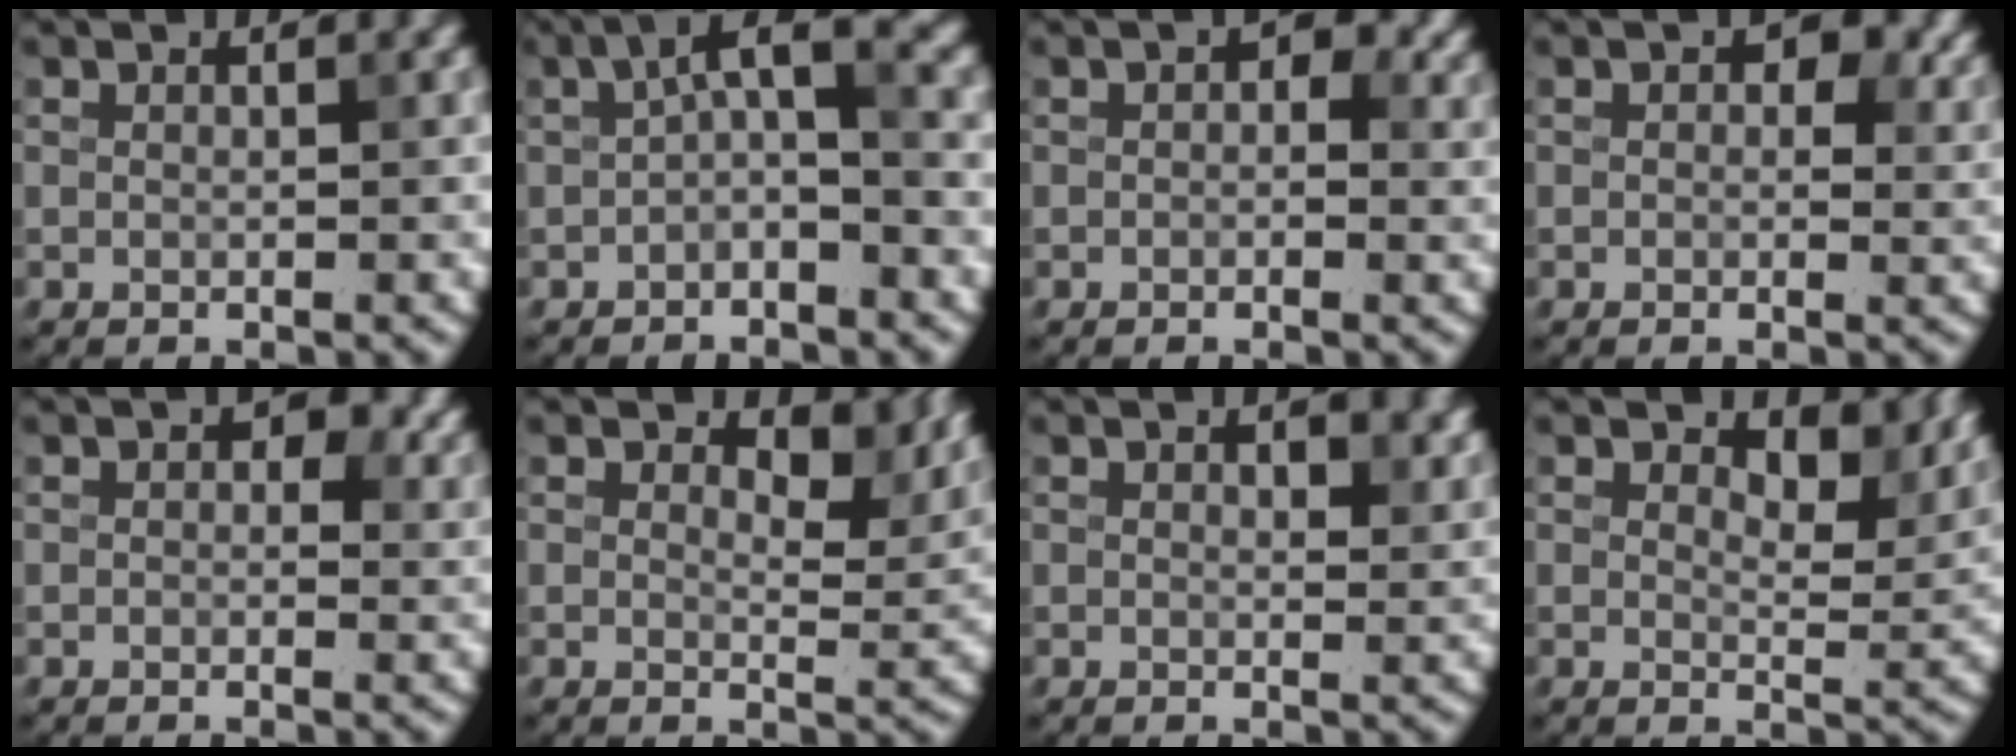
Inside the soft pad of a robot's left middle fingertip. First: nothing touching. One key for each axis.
{"total": 3.3, "fx": -0.2, "fy": 1.0, "fz": 3.2, "tx": -0.054, "ty": 0.017, "tz": -0.013}
{"total": 2.8, "fx": 0.6, "fy": 1.9, "fz": 2.0, "tx": -0.012, "ty": -0.001, "tz": 0.002}
{"total": 3.9, "fx": 1.3, "fy": 2.6, "fz": 2.7, "tx": -0.022, "ty": -0.007, "tz": 0.014}
{"total": 3.4, "fx": 1.0, "fy": 2.3, "fz": 2.3, "tx": -0.016, "ty": -0.006, "tz": 0.011}
{"total": 4.9, "fx": 2.6, "fy": 2.5, "fz": 3.4, "tx": -0.047, "ty": -0.008, "tz": 0.033}
{"total": 1.9, "fx": 1.0, "fy": 1.0, "fz": 1.3, "tx": -0.014, "ty": -0.006, "tz": 0.017}
{"total": 5.6, "fx": 3.3, "fy": 2.7, "fz": 3.7, "tx": -0.050, "ty": -0.008, "tz": 0.040}